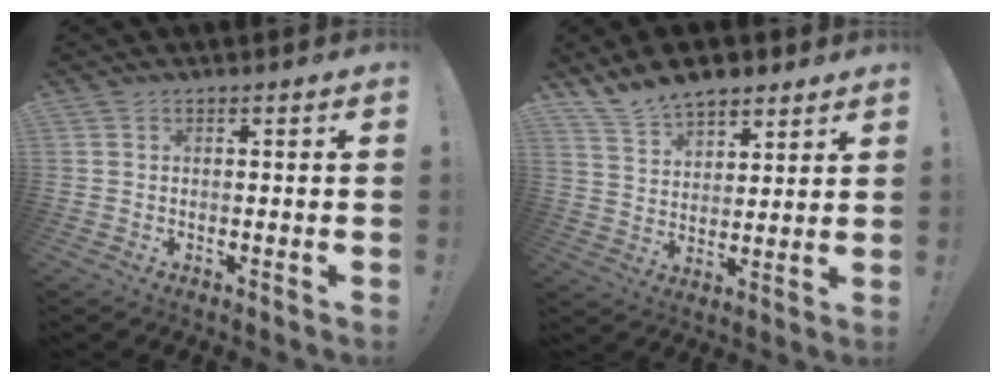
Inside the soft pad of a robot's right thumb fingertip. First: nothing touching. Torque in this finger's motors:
{"motor_torque": [0.69, 0.79, 0.12, 0.12, 0.00]}